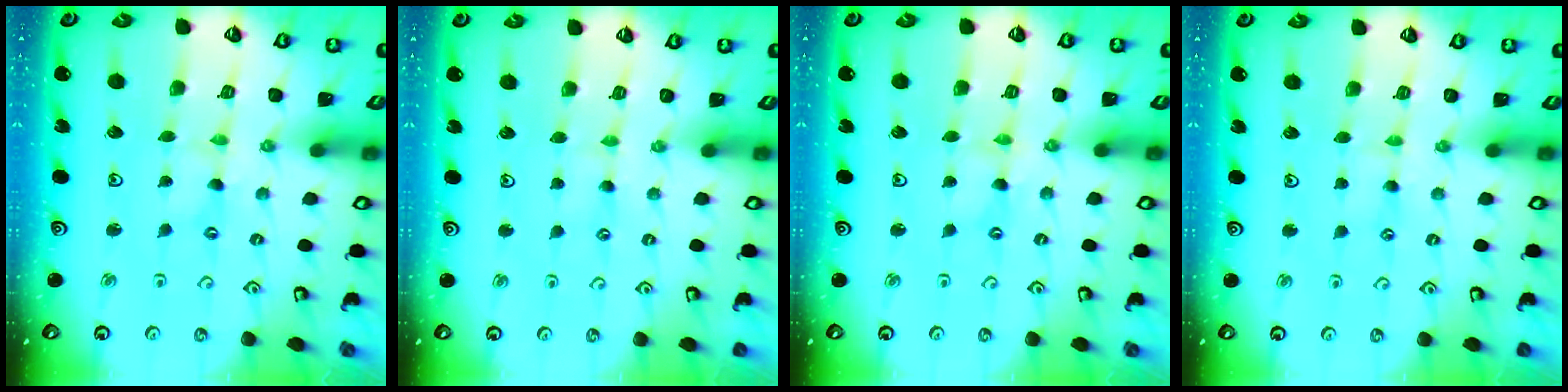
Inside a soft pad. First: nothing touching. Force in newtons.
{"total": 2.1, "press": 2.1, "slide": 0.4}
{"total": 1.2, "press": 1.1, "slide": 0.2}
{"total": 3.2, "press": 3.2, "slide": 0.4}